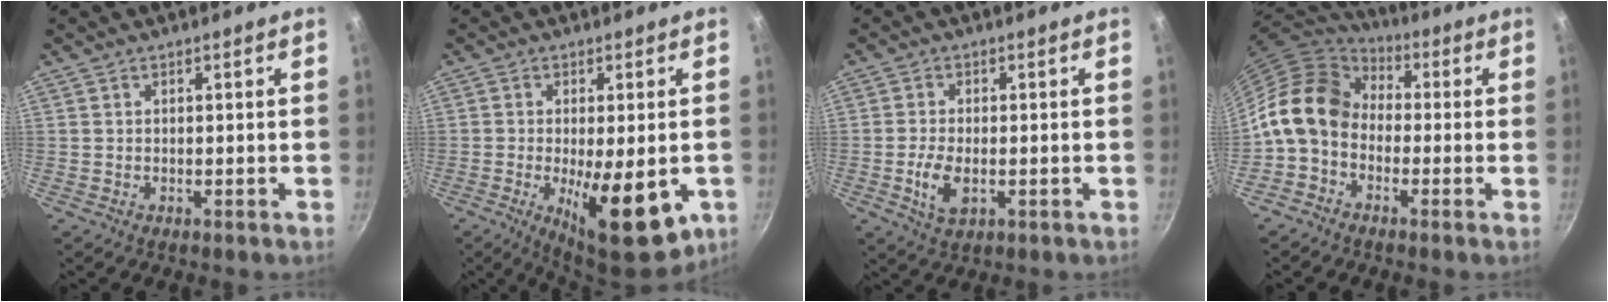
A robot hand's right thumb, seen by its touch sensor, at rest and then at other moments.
{"total": 15.0, "force": [-4.4, 5.4, 13.3], "torque": [-0.178, -0.010, -0.053]}
{"total": 5.9, "force": [-1.4, 3.1, 4.8], "torque": [-0.096, 0.001, -0.022]}
{"total": 13.1, "force": [-1.5, 10.1, 8.2], "torque": [-0.122, 0.043, -0.049]}